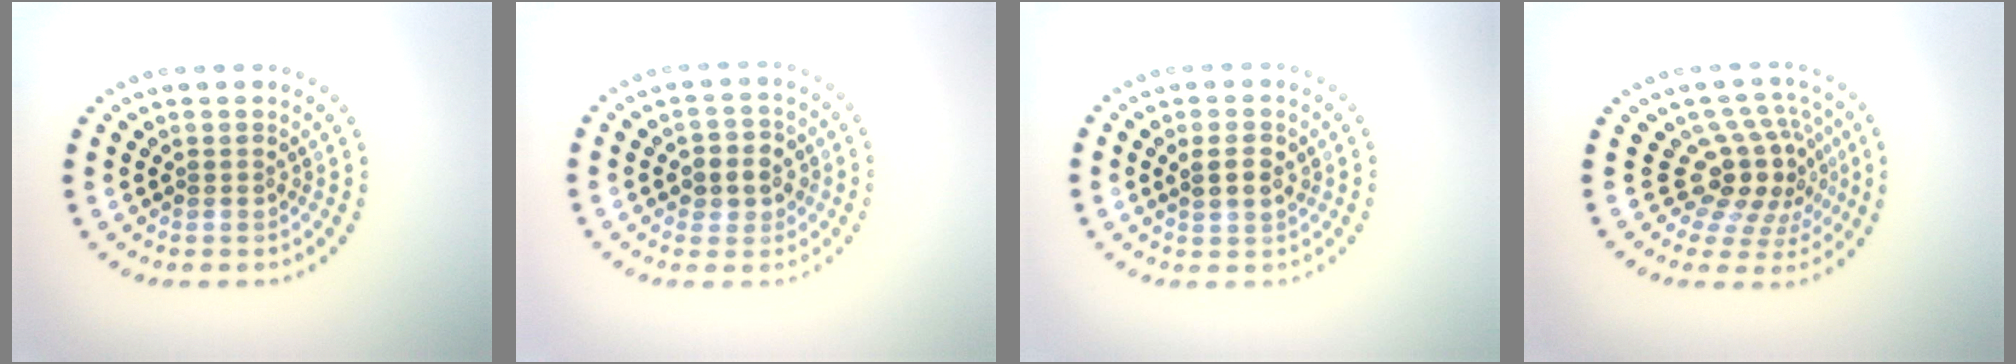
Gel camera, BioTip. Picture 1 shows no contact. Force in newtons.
{"total": 3.0, "press": 2.8, "slide": 0.8}
{"total": 1.8, "press": 1.7, "slide": 0.5}
{"total": 4.9, "press": 3.5, "slide": 3.4}